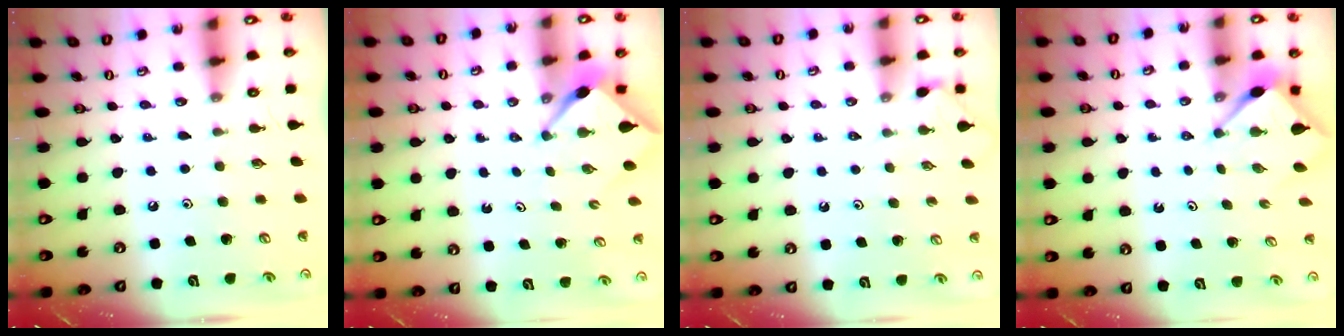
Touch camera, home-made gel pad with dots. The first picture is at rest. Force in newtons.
{"total": 2.5, "press": 2.5, "slide": 0.3}
{"total": 2.3, "press": 2.3, "slide": 0.3}
{"total": 3.0, "press": 3.0, "slide": 0.3}